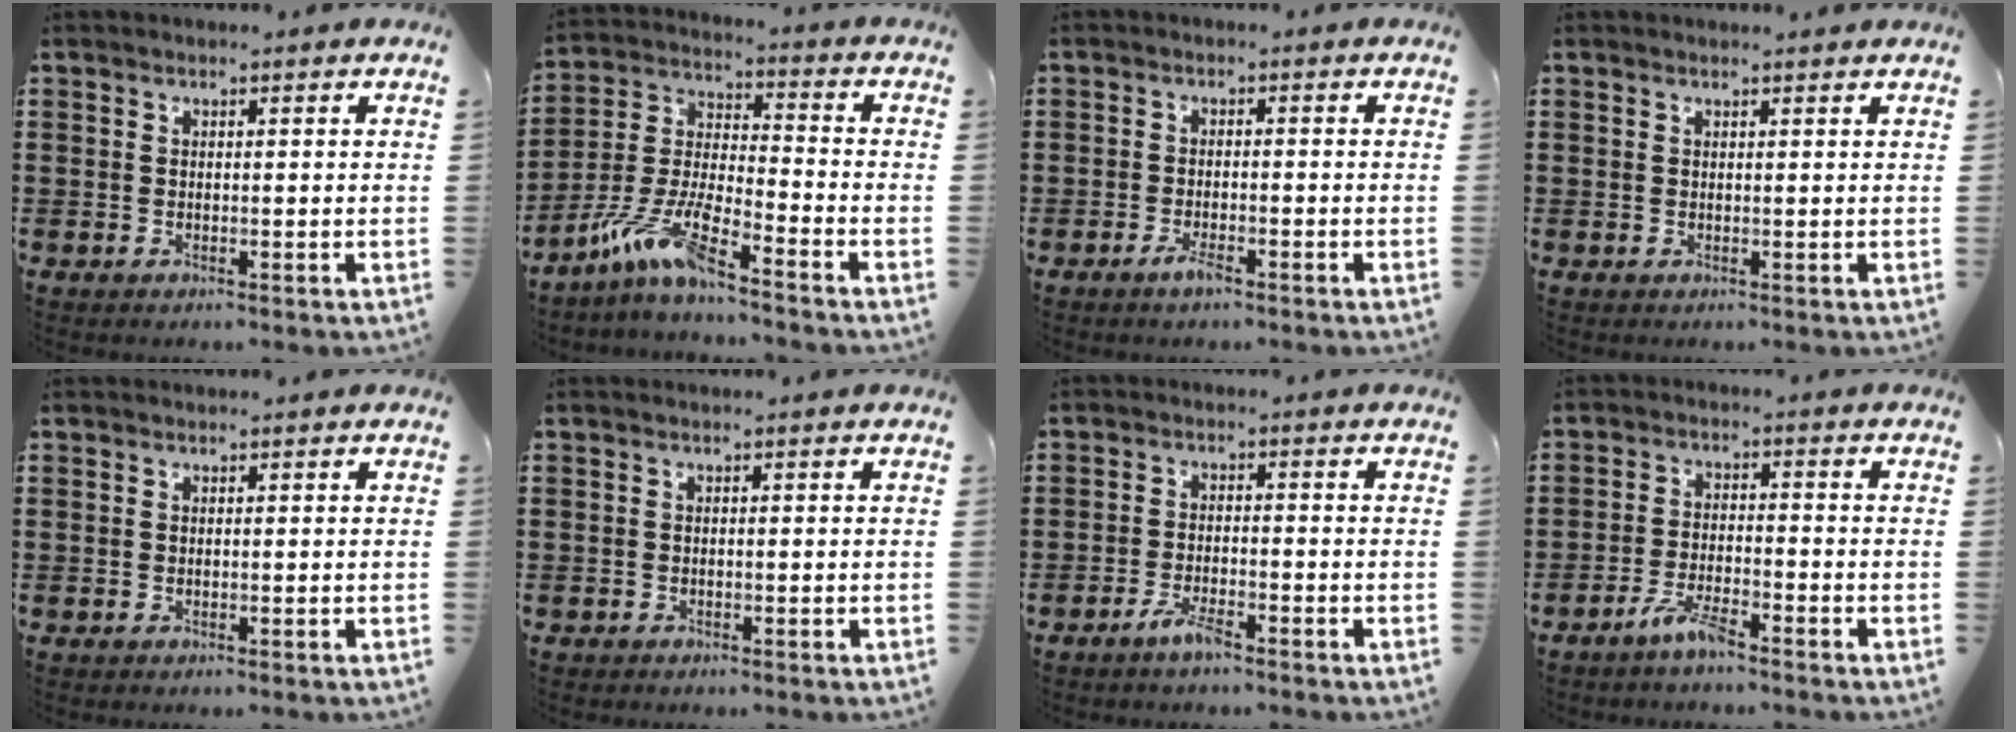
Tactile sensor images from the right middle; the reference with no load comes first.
{"total": 9.1, "force": [-7.1, 0.7, 5.6], "torque": [-0.135, -0.013, -0.144]}
{"total": 2.2, "force": [-1.5, 0.5, 1.5], "torque": [-0.040, -0.006, -0.033]}
{"total": 0.5, "force": [0.5, 0.0, 0.1], "torque": [0.004, -0.003, 0.008]}
{"total": 0.0}
{"total": 0.5, "force": [-0.5, 0.2, 0.1], "torque": [-0.002, 0.000, -0.010]}
{"total": 3.1, "force": [-2.4, 0.5, 1.8], "torque": [-0.045, -0.001, -0.048]}
{"total": 4.3, "force": [-3.5, 0.5, 2.4], "torque": [-0.053, 0.000, -0.069]}